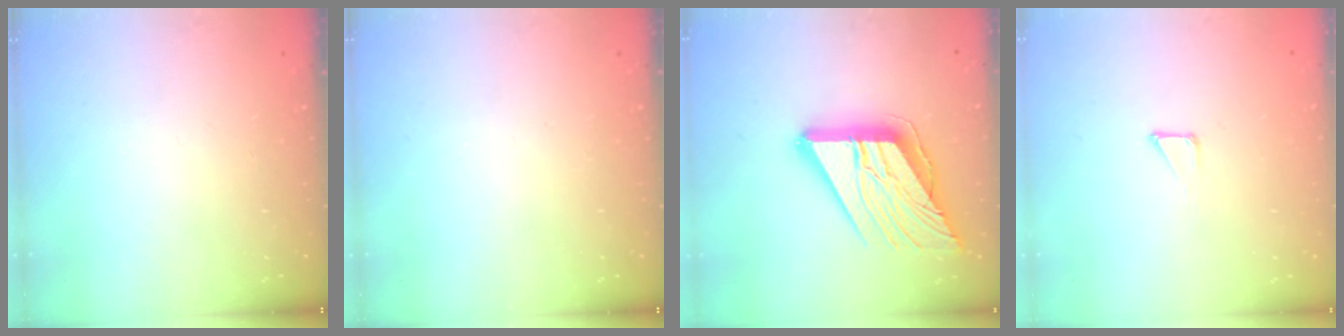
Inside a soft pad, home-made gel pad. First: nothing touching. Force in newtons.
{"total": 0.0}
{"total": 24.5, "press": 24.3, "slide": 3.0}
{"total": 1.2, "press": 1.2, "slide": 0.0}